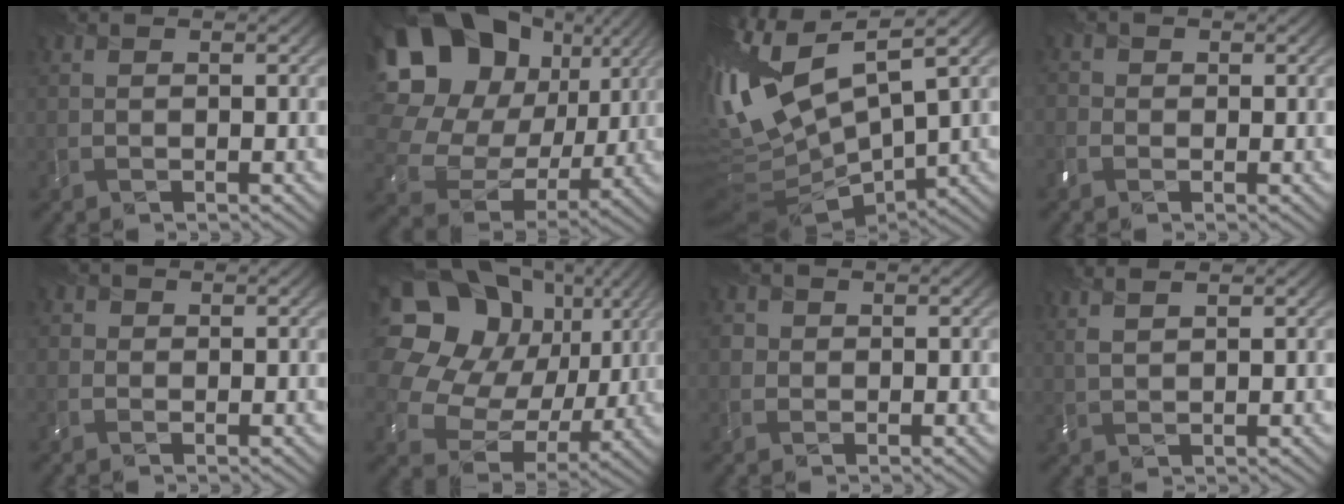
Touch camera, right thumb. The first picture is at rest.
{"total": 21.8, "force": [6.6, 17.3, 11.5], "torque": [-0.301, 0.030, 0.131]}
{"total": 15.3, "force": [2.6, 6.1, 13.8], "torque": [-0.310, -0.015, 0.067]}
{"total": 1.9, "force": [-0.7, 1.7, 0.4], "torque": [-0.011, -0.004, -0.019]}
{"total": 1.7, "force": [-0.2, 1.6, 0.4], "torque": [-0.012, 0.000, -0.005]}
{"total": 21.7, "force": [6.8, 17.3, 11.1], "torque": [-0.305, 0.036, 0.136]}
{"total": 1.7, "force": [0.1, 1.7, 0.2], "torque": [-0.016, 0.001, 0.001]}
{"total": 3.8, "force": [2.7, 1.3, 2.4], "torque": [-0.043, 0.015, 0.034]}